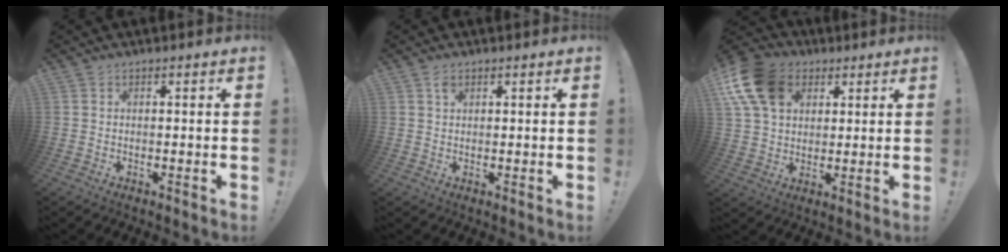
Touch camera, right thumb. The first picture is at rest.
{"total": 1.4, "force": [0.9, 0.9, 0.7], "torque": [-0.007, -0.003, 0.015]}
{"total": 16.6, "force": [6.3, 12.1, 9.3], "torque": [-0.167, -0.017, 0.123]}